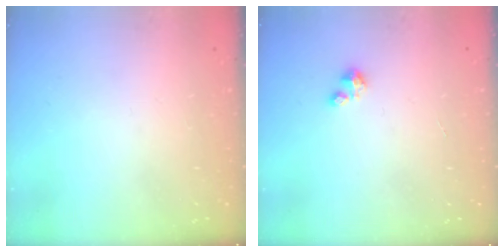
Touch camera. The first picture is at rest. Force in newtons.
{"total": 0.9, "press": 0.9, "slide": 0.2}